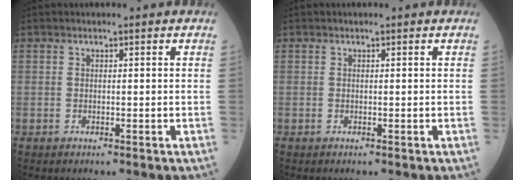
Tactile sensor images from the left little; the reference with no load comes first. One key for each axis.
{"total": 0.0}